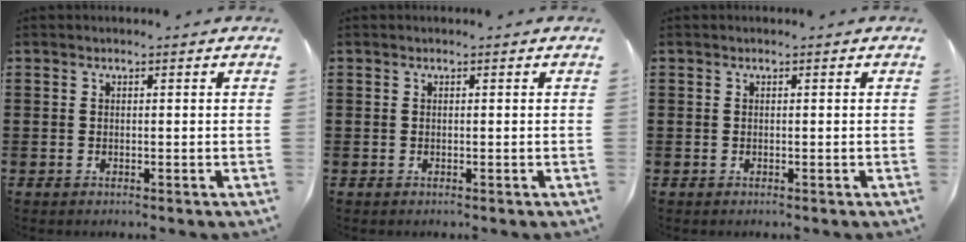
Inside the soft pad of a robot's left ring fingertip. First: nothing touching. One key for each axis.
{"total": 0.0}
{"total": 0.0}